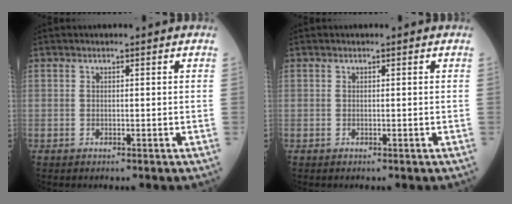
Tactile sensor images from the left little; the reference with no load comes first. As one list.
[{"total": 0.0}]